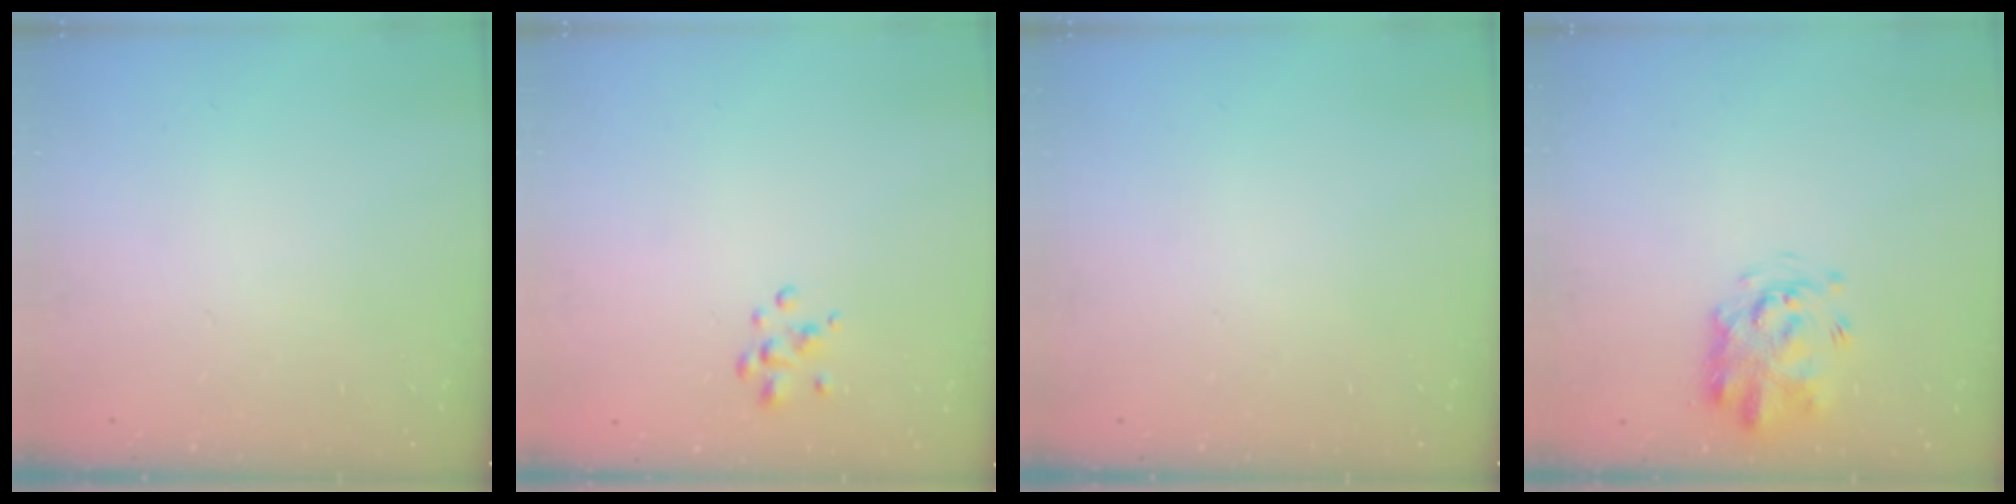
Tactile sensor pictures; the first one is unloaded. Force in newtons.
{"total": 2.5, "press": 2.5, "slide": 0.4}
{"total": 0.0}
{"total": 3.4, "press": 3.3, "slide": 0.8}